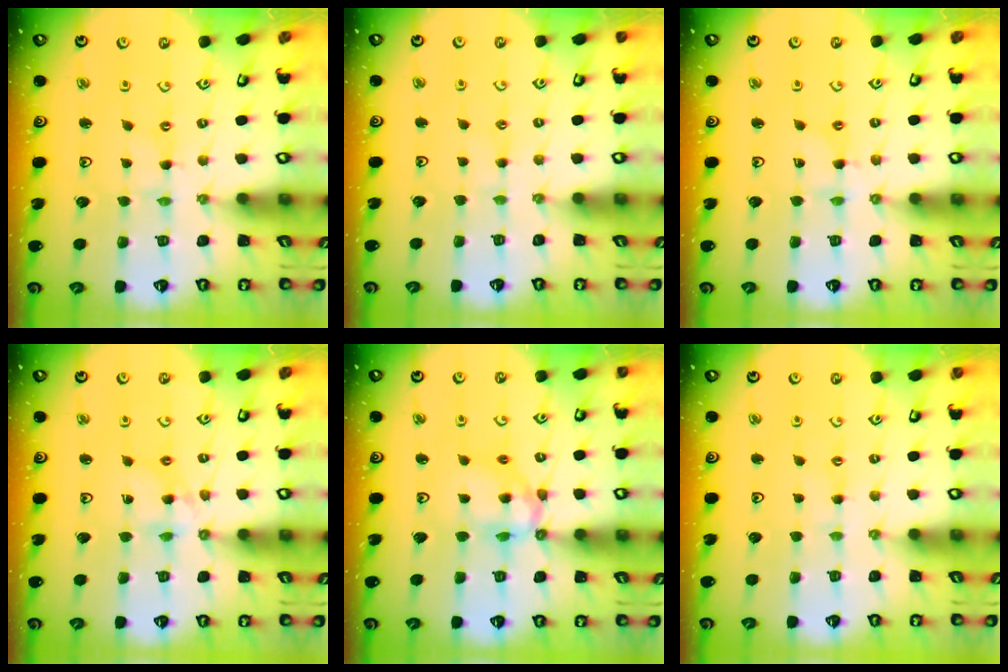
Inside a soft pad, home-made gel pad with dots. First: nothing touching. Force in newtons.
{"total": 2.1, "press": 2.1, "slide": 0.4}
{"total": 3.3, "press": 3.3, "slide": 0.3}
{"total": 7.0, "press": 7.0, "slide": 0.6}
{"total": 11.7, "press": 11.7, "slide": 1.0}
{"total": 1.8, "press": 1.7, "slide": 0.3}